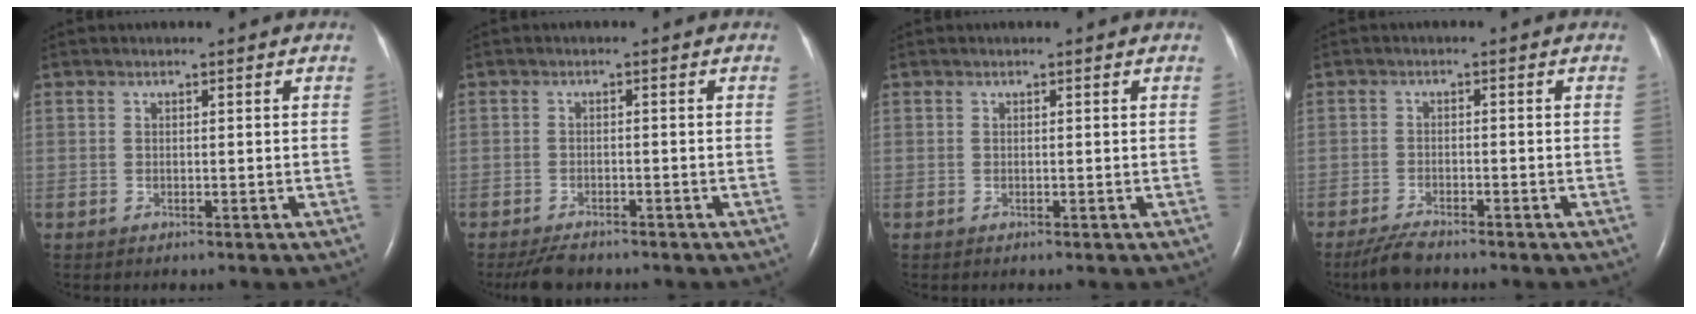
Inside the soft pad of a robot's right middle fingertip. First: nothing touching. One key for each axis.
{"total": 4.0, "fx": -3.5, "fy": 1.3, "fz": 1.5, "tx": -0.031, "ty": -0.009, "tz": -0.056}
{"total": 0.0}
{"total": 4.0, "fx": -3.5, "fy": 0.7, "fz": 2.0, "tx": -0.046, "ty": -0.012, "tz": -0.064}